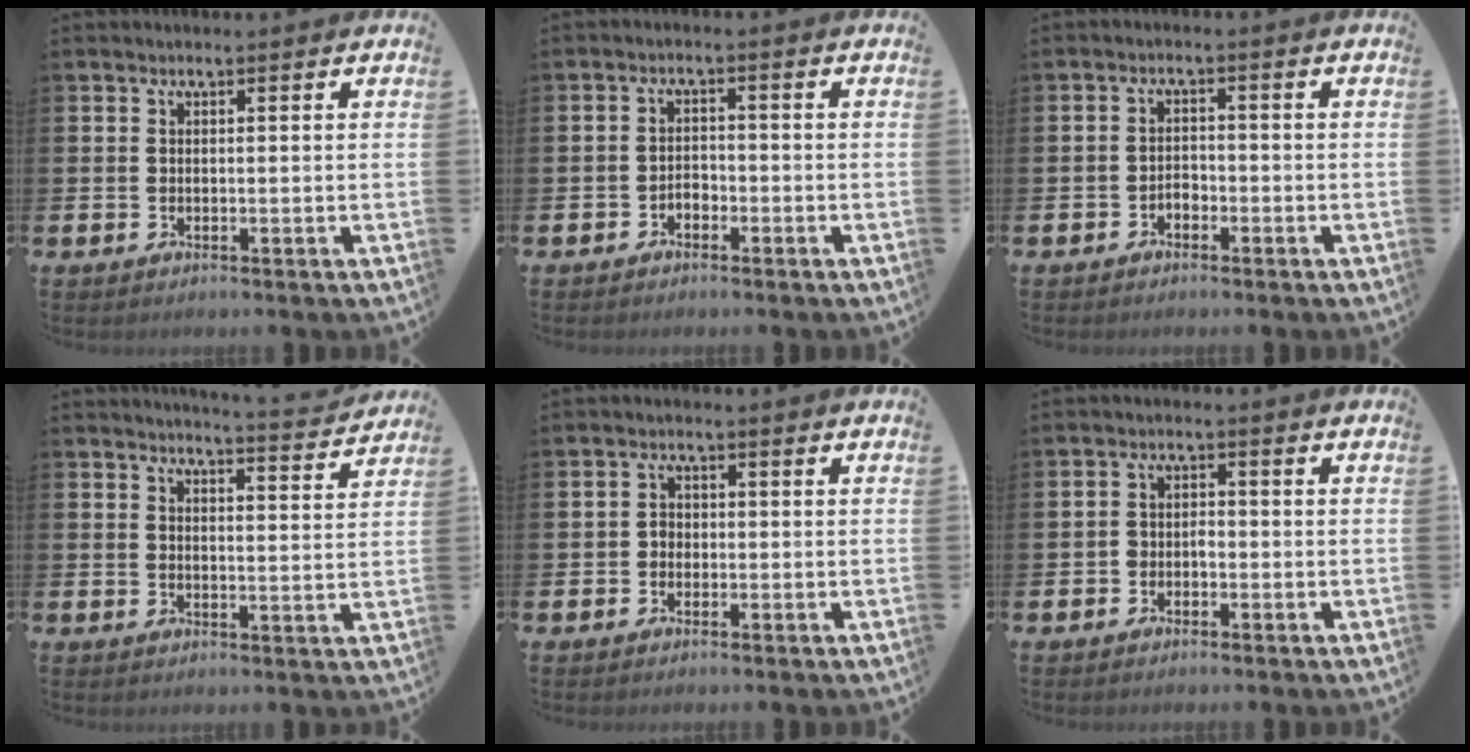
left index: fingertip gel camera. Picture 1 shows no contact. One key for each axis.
{"total": 1.6, "fx": -1.3, "fy": 0.9, "fz": 0.3, "tx": -0.011, "ty": 0.005, "tz": -0.028}
{"total": 1.6, "fx": -1.3, "fy": 1.0, "fz": 0.4, "tx": -0.005, "ty": 0.001, "tz": -0.029}
{"total": 4.4, "fx": 4.3, "fy": -0.5, "fz": 0.5, "tx": -0.008, "ty": -0.034, "tz": 0.073}
{"total": 1.7, "fx": -0.7, "fy": 1.5, "fz": 0.5, "tx": -0.005, "ty": 0.003, "tz": -0.018}
{"total": 1.9, "fx": -1.1, "fy": 1.4, "fz": 0.6, "tx": -0.008, "ty": 0.004, "tz": -0.028}